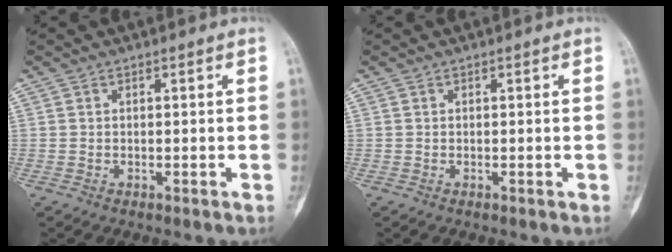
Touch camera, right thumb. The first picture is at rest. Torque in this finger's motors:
{"motor_torque": [-0.17, 0.18, -0.02, 0.02, 0.03]}